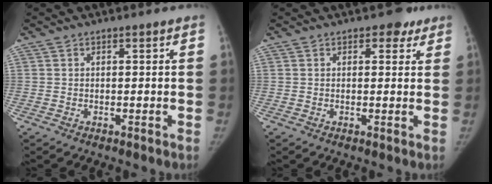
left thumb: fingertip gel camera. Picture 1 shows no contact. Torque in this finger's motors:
{"motor_torque": [0.74, 0.11, 0.52, -0.36, 0.02]}